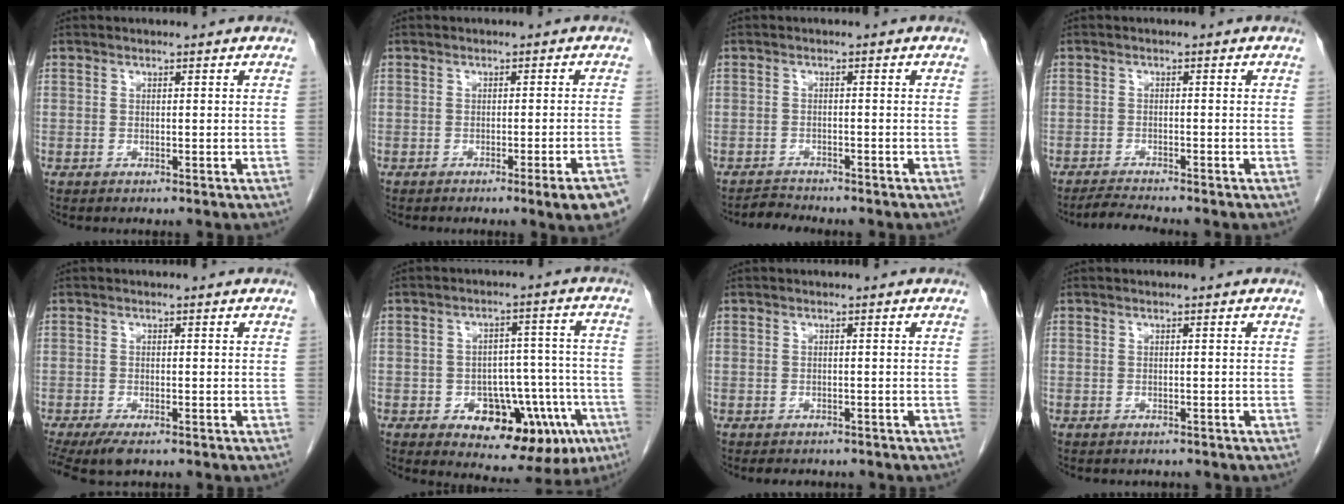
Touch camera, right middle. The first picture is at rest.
{"total": 5.7, "force": [-3.8, -0.5, 4.2], "torque": [-0.035, -0.008, -0.052]}
{"total": 1.9, "force": [-1.8, -0.1, -0.5], "torque": [0.008, -0.011, -0.030]}
{"total": 2.8, "force": [-2.7, -0.6, 0.6], "torque": [-0.019, -0.015, -0.049]}
{"total": 4.7, "force": [-3.5, 1.1, 3.0], "torque": [-0.052, -0.014, -0.057]}
{"total": 14.4, "force": [-6.3, 7.3, 10.7], "torque": [-0.116, 0.028, -0.075]}
{"total": 3.4, "force": [-2.9, 1.5, 1.0], "torque": [-0.012, -0.002, -0.033]}
{"total": 1.2, "force": [-1.1, 0.5, 0.1], "torque": [-0.008, 0.000, -0.014]}